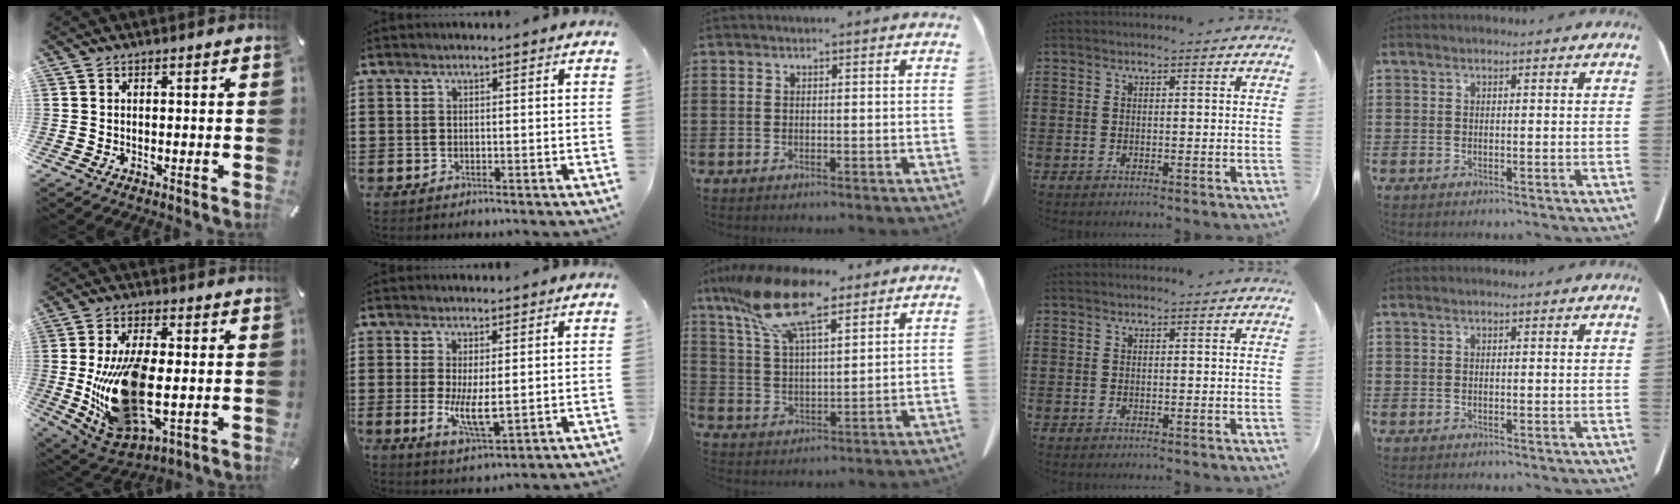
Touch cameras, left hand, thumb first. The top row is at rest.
{"thumb": {"total": 20.7, "force": [-0.8, 11.1, 17.5], "torque": [-0.353, -0.020, 0.002]}, "index": {"total": 6.1, "force": [0.0, 2.1, 5.8], "torque": [-0.109, -0.009, 0.000]}, "middle": {"total": 14.1, "force": [9.9, 4.3, 9.0], "torque": [-0.207, -0.019, 0.178]}}